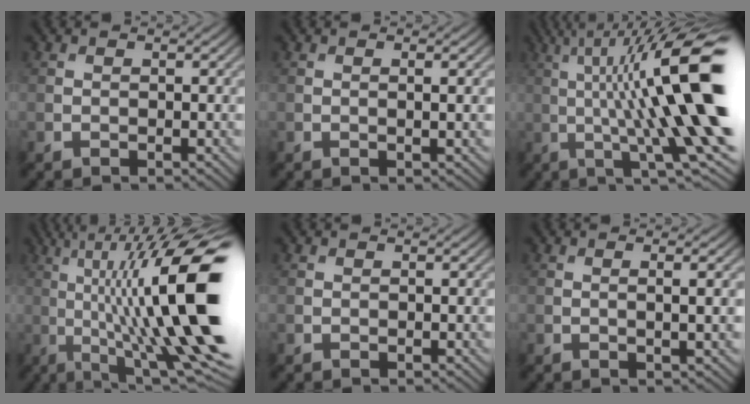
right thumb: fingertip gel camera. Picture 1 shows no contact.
{"total": 2.1, "force": [0.1, 0.5, 2.1], "torque": [-0.028, 0.005, 0.001]}
{"total": 18.1, "force": [1.7, 4.1, 17.5], "torque": [-0.273, 0.027, 0.044]}
{"total": 19.5, "force": [0.8, 5.1, 18.8], "torque": [-0.284, 0.030, 0.024]}
{"total": 0.0}
{"total": 3.3, "force": [0.2, 0.8, 3.2], "torque": [-0.048, 0.009, 0.001]}